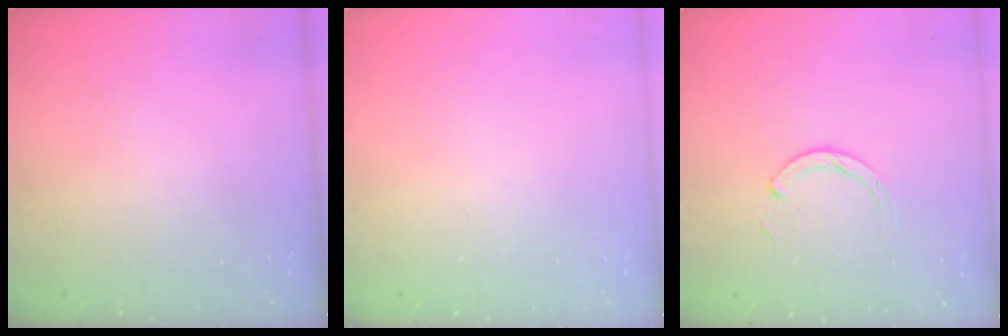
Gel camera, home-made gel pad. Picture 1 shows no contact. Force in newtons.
{"total": 0.0}
{"total": 3.0, "press": 2.9, "slide": 0.4}